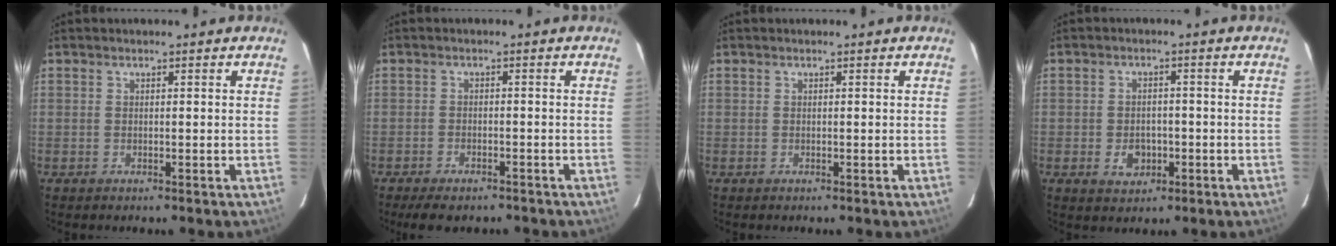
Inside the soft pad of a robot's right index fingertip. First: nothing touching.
{"total": 6.5, "force": [-5.2, 2.4, 3.1], "torque": [-0.072, -0.012, -0.077]}
{"total": 0.0}
{"total": 4.5, "force": [-1.6, 3.6, 2.3], "torque": [-0.046, 0.004, -0.018]}